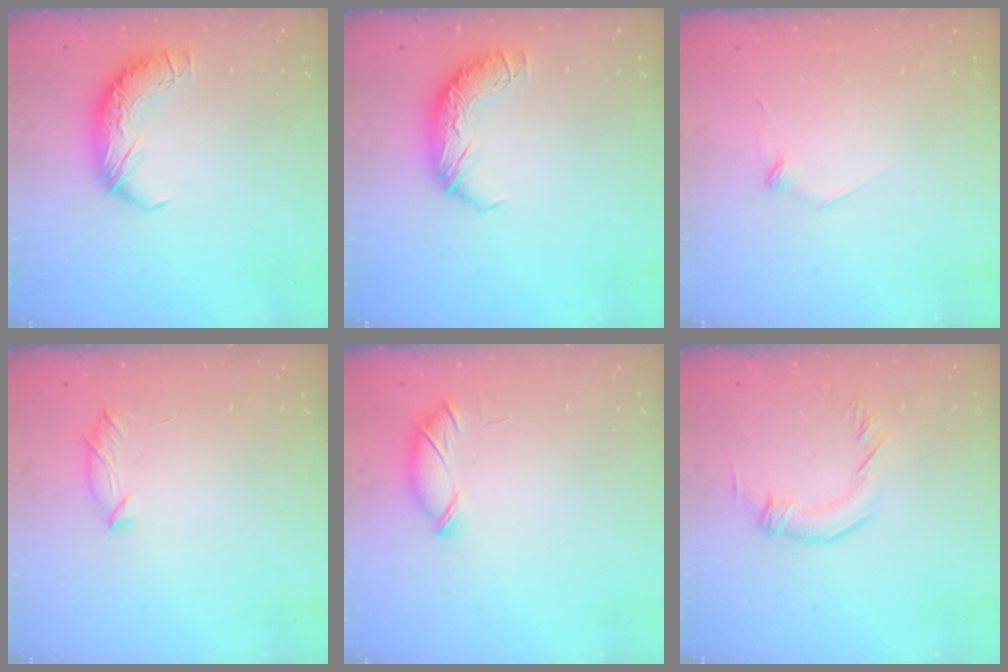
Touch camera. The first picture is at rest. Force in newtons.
{"total": 0.0}
{"total": 8.0, "press": 8.0, "slide": 0.6}
{"total": 6.9, "press": 6.8, "slide": 0.8}
{"total": 7.0, "press": 7.0, "slide": 0.3}
{"total": 3.1, "press": 2.7, "slide": 1.4}